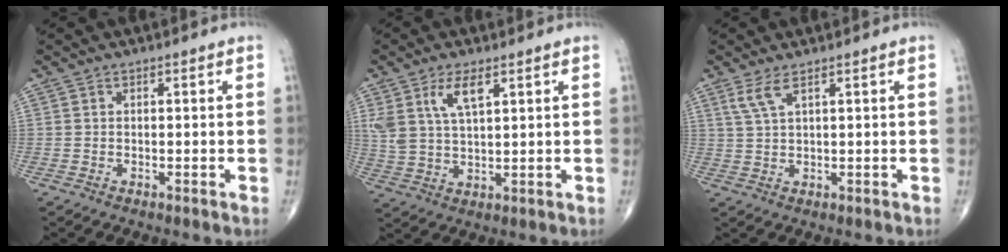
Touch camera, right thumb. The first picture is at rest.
{"total": 7.1, "force": [3.5, 2.8, 5.4], "torque": [-0.108, -0.012, 0.076]}
{"total": 3.2, "force": [1.9, 0.6, 2.5], "torque": [-0.063, -0.002, 0.047]}